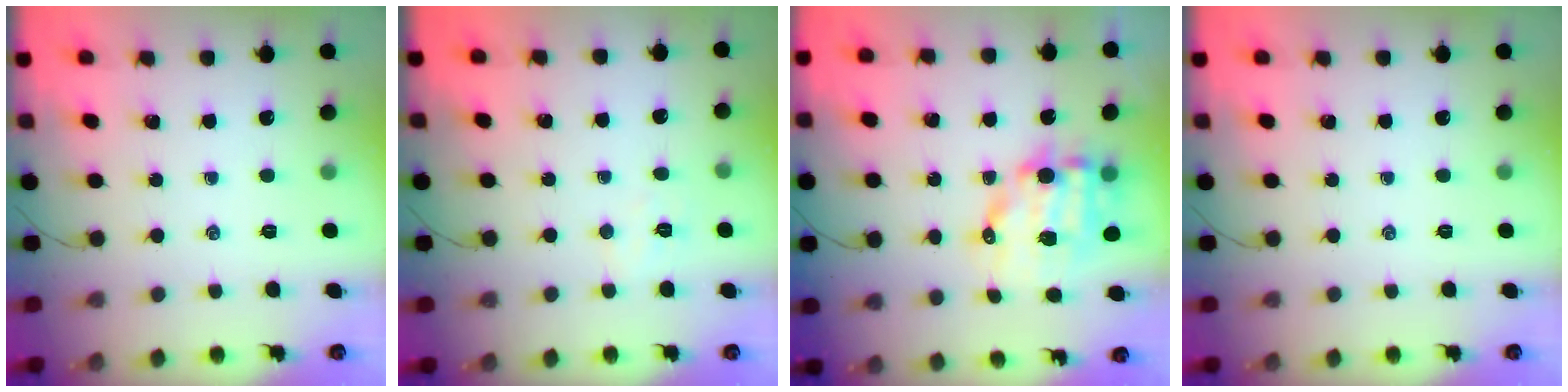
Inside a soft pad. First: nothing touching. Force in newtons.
{"total": 4.3, "press": 4.2, "slide": 0.9}
{"total": 12.0, "press": 11.7, "slide": 2.4}
{"total": 0.0}